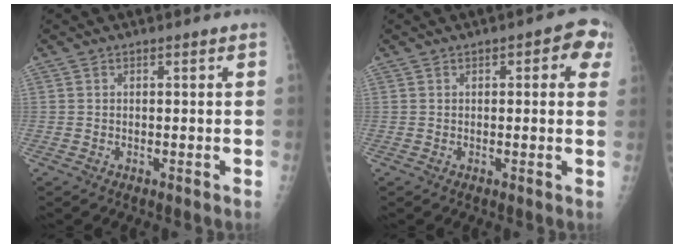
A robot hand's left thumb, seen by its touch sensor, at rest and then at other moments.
{"total": 3.4, "force": [1.4, 1.6, 2.7], "torque": [-0.015, 0.002, 0.008]}